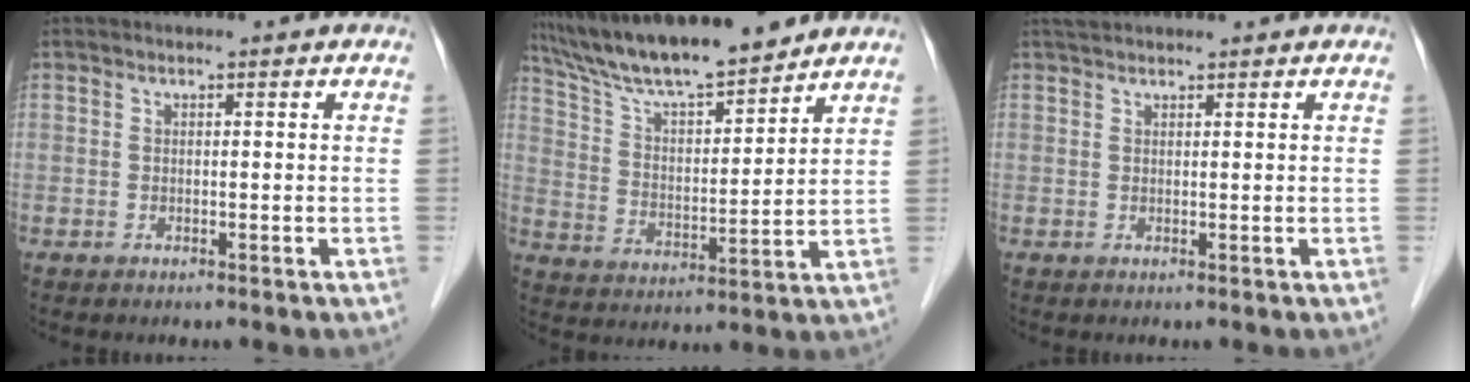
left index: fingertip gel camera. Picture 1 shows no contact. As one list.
[{"total": 14.0, "force": [12.5, 1.1, 6.2], "torque": [-0.113, 0.006, 0.225]}, {"total": 2.4, "force": [2.3, 0.3, 0.9], "torque": [-0.011, 0.024, 0.039]}]